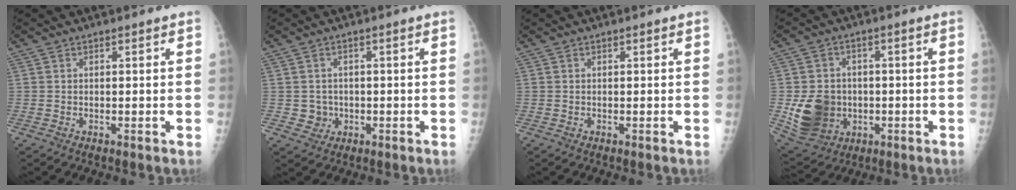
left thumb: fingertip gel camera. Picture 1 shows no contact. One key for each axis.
{"total": 3.2, "fx": -0.5, "fy": 3.1, "fz": 0.6, "tx": 0.009, "ty": 0.006, "tz": -0.003}
{"total": 0.0}
{"total": 11.7, "fx": -1.6, "fy": 10.0, "fz": 5.9, "tx": -0.083, "ty": -0.001, "tz": -0.011}